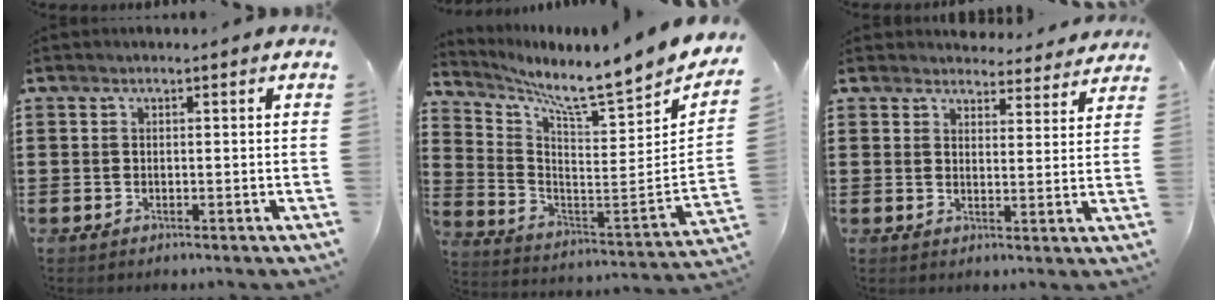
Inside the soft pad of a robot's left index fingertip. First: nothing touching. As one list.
[{"total": 6.1, "force": [5.6, -0.6, 2.4], "torque": [-0.066, -0.076, 0.081]}, {"total": 3.9, "force": [3.9, 0.7, 0.4], "torque": [-0.013, -0.020, 0.069]}]